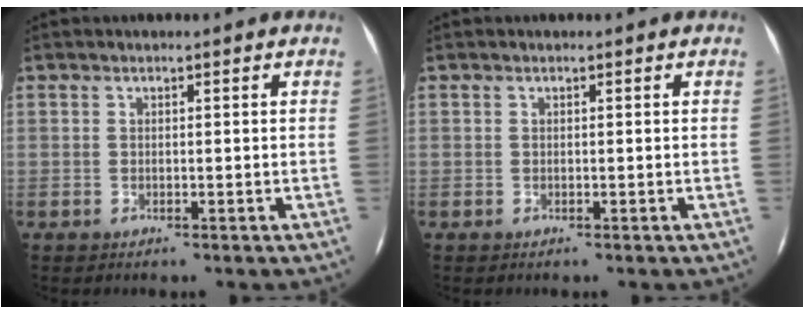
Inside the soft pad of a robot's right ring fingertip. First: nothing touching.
{"total": 0.0}